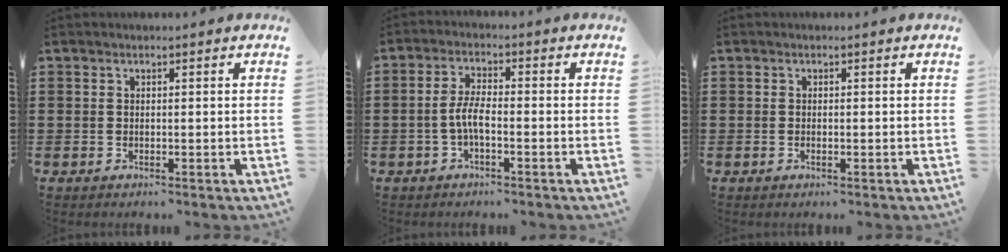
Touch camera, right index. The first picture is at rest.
{"total": 4.1, "force": [-1.3, 1.1, 3.8], "torque": [-0.096, -0.006, -0.032]}
{"total": 0.6, "force": [-0.1, 0.2, 0.5], "torque": [-0.012, -0.003, -0.002]}